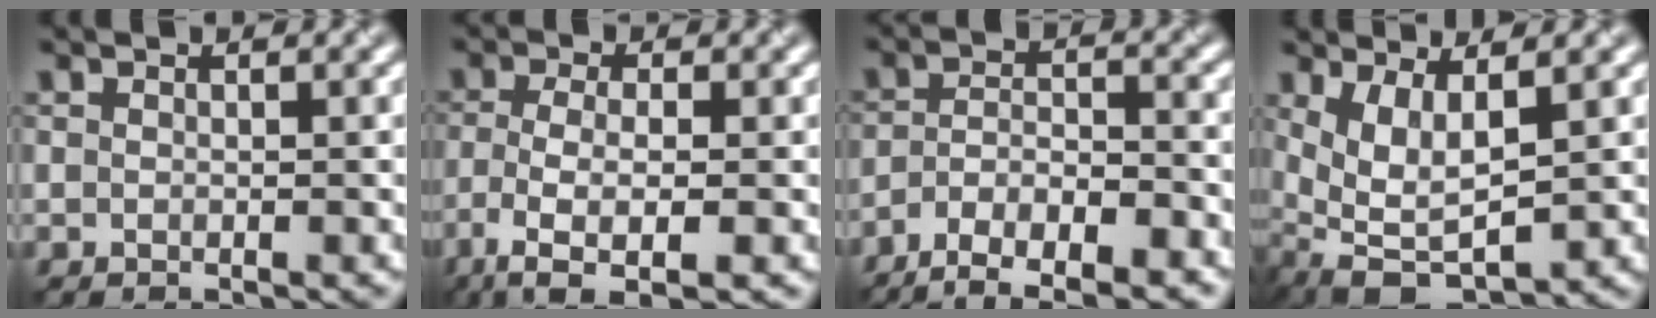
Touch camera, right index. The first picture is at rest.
{"total": 4.5, "force": [-2.7, 1.2, 3.3], "torque": [-0.082, -0.002, -0.055]}
{"total": 7.4, "force": [-5.8, 2.0, 4.1], "torque": [-0.077, 0.004, -0.097]}
{"total": 4.1, "force": [1.0, 1.8, 3.6], "torque": [-0.093, -0.005, 0.027]}